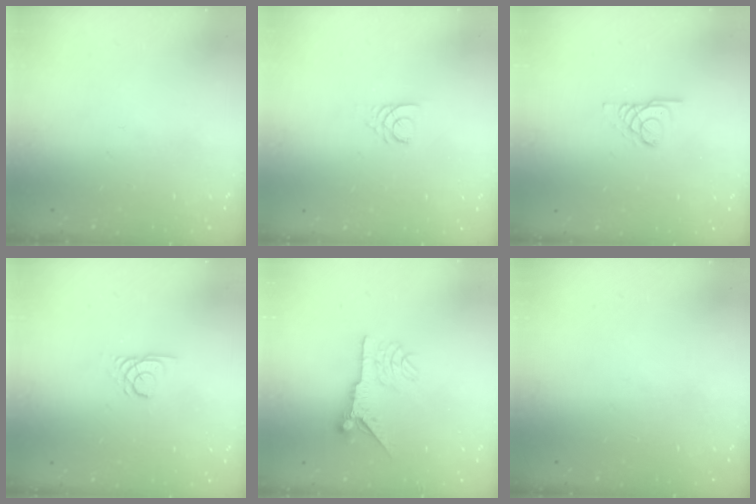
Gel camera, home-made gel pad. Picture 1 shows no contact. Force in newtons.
{"total": 3.1, "press": 3.1, "slide": 0.4}
{"total": 3.4, "press": 3.4, "slide": 0.3}
{"total": 2.4, "press": 2.4, "slide": 0.2}
{"total": 11.4, "press": 11.4, "slide": 0.8}
{"total": 0.0}